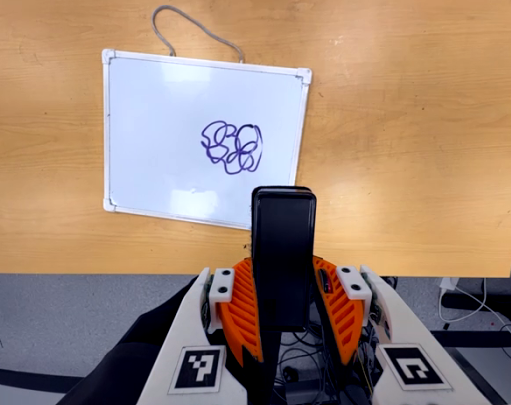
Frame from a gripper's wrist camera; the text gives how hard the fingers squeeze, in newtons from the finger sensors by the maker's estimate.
{"total": 4.7, "left": 3.0, "right": 6.3}